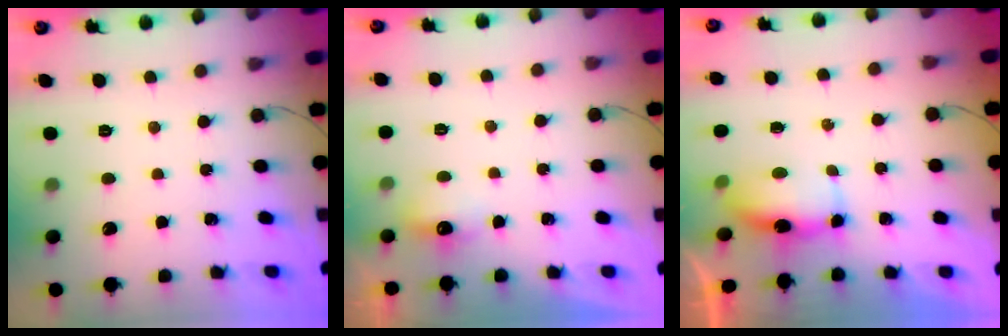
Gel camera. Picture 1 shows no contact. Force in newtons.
{"total": 4.4, "press": 4.1, "slide": 1.6}
{"total": 6.9, "press": 6.9, "slide": 0.5}